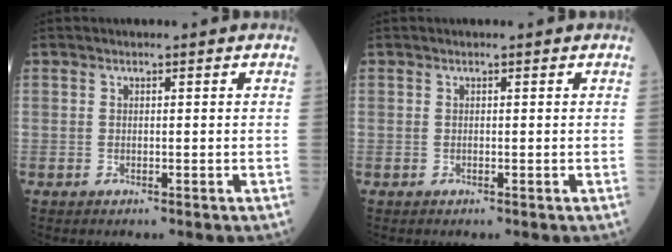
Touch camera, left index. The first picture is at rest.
{"total": 0.0}